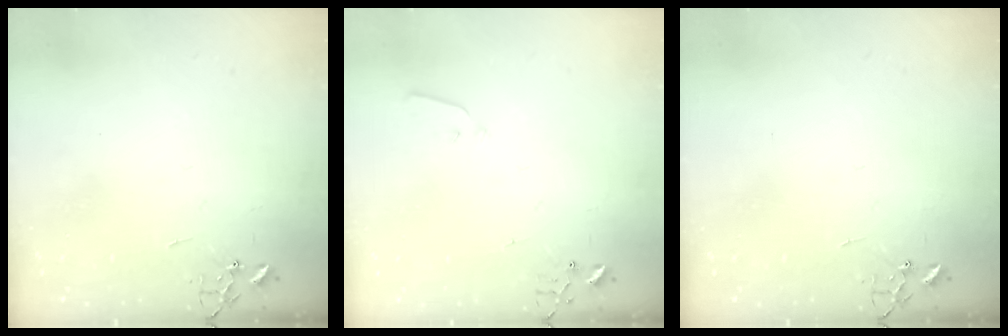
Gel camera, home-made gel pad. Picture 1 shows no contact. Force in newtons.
{"total": 2.8, "press": 2.7, "slide": 0.4}
{"total": 0.0}